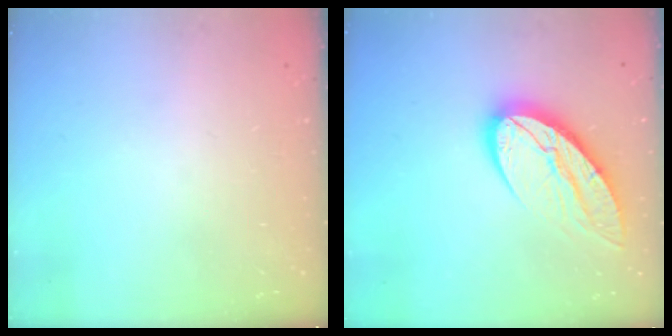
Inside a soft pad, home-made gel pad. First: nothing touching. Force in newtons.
{"total": 14.0, "press": 14.0, "slide": 1.1}